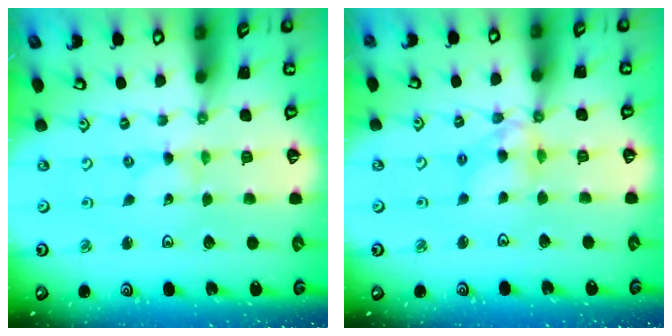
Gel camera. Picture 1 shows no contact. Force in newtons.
{"total": 9.2, "press": 9.1, "slide": 0.7}